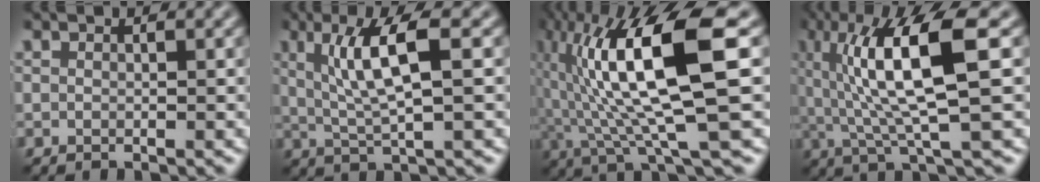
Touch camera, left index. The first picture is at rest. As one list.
[{"total": 5.6, "force": [0.7, 0.8, 5.5], "torque": [-0.099, 0.010, 0.023]}, {"total": 13.0, "force": [1.4, 2.6, 12.6], "torque": [-0.219, 0.010, 0.038]}, {"total": 9.1, "force": [1.5, 1.8, 8.8], "torque": [-0.146, 0.001, 0.036]}]